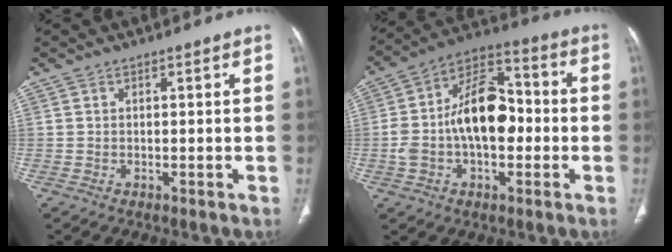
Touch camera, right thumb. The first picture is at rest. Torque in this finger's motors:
{"motor_torque": [1.98, 2.00, 1.83, -0.42, 0.17]}